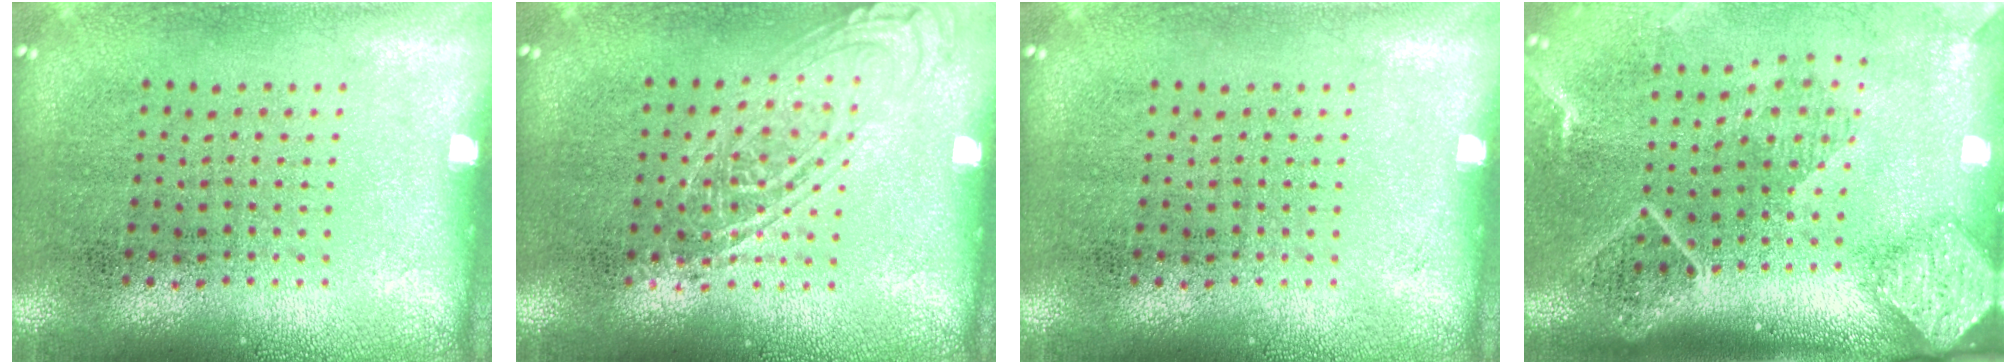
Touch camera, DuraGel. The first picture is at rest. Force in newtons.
{"total": 1.2, "press": 1.2, "slide": 0.1}
{"total": 0.0}
{"total": 2.7, "press": 2.0, "slide": 1.8}